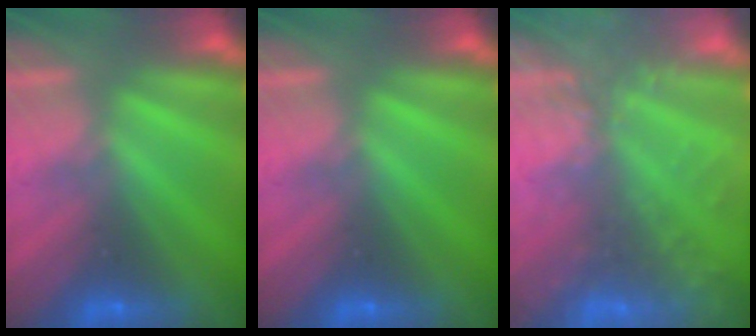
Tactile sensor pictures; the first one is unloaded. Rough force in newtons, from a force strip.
{"total": 0.0}
{"total": 6.1}